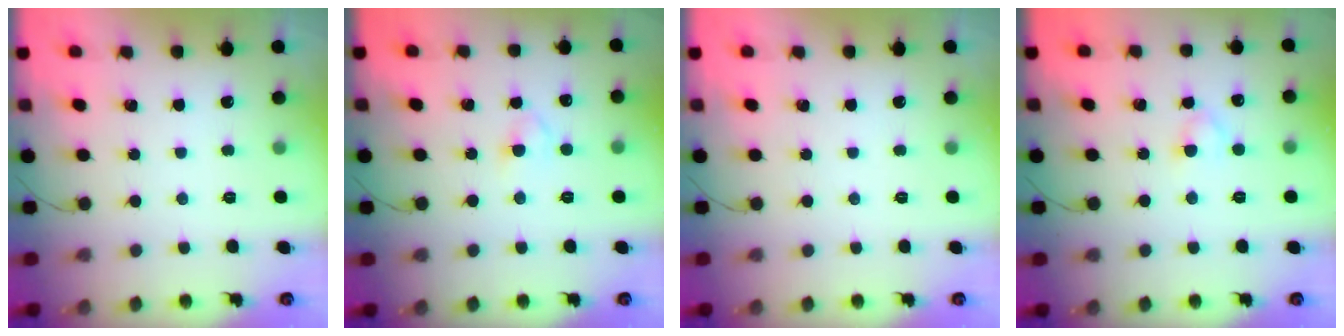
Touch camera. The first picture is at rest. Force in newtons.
{"total": 2.9, "press": 2.7, "slide": 1.1}
{"total": 0.0}
{"total": 2.4, "press": 2.1, "slide": 1.1}